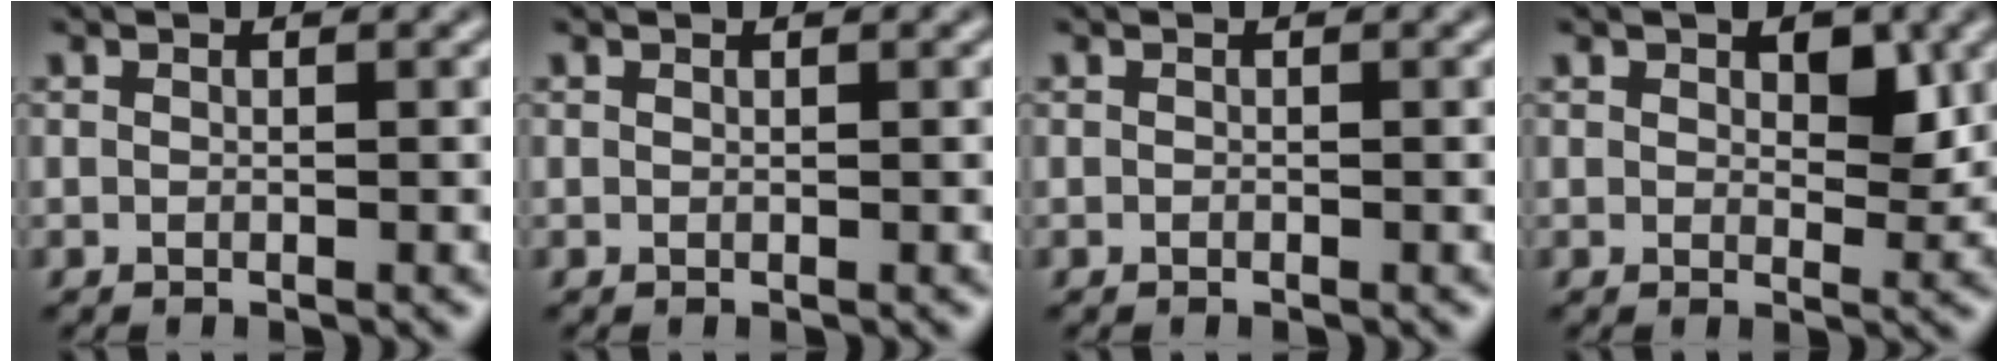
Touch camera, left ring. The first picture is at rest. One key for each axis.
{"total": 0.0}
{"total": 0.0}
{"total": 2.6, "fx": 1.0, "fy": 1.5, "fz": 1.9, "tx": -0.028, "ty": -0.005, "tz": 0.017}